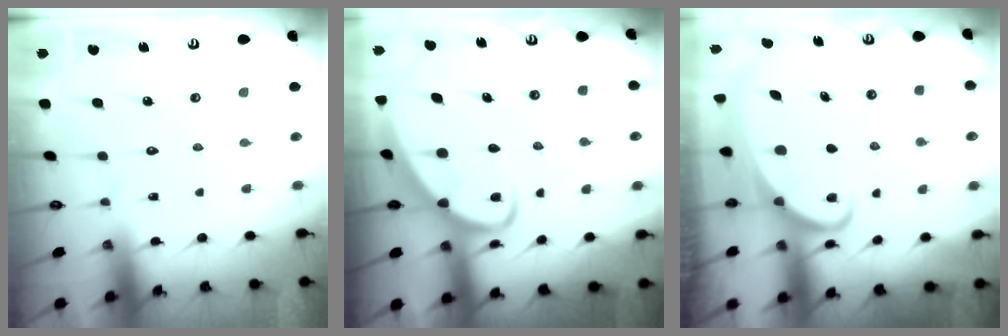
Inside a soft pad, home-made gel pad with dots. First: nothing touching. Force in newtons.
{"total": 5.9, "press": 5.9, "slide": 0.6}
{"total": 3.7, "press": 3.7, "slide": 0.5}